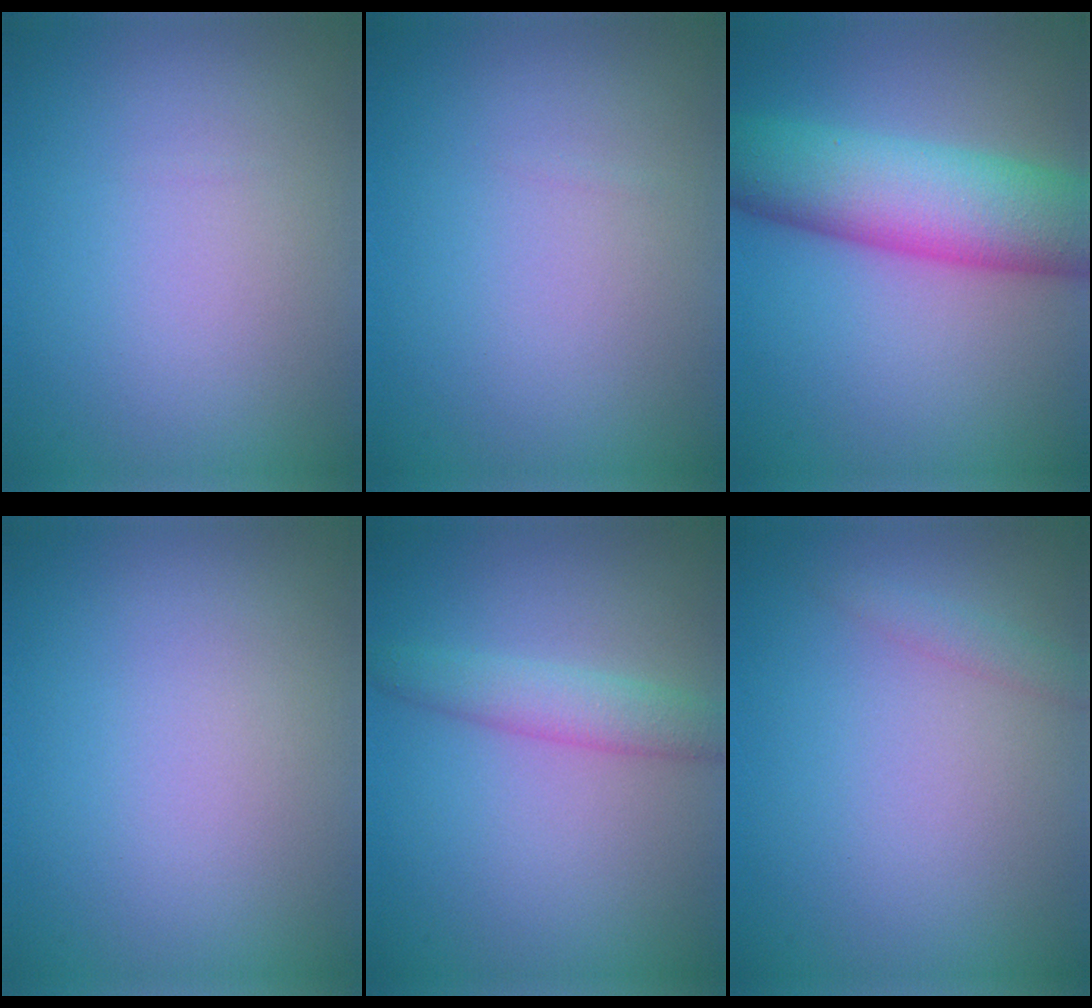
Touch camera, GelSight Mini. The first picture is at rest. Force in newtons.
{"total": 0.0}
{"total": 10.1, "press": 10.1, "slide": 0.2}
{"total": 0.0}
{"total": 2.8, "press": 2.8, "slide": 0.1}
{"total": 1.2, "press": 1.2, "slide": 0.0}